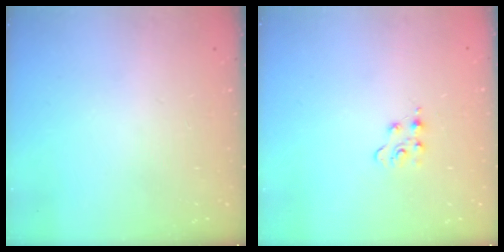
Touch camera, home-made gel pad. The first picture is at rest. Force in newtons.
{"total": 3.9, "press": 3.9, "slide": 0.5}